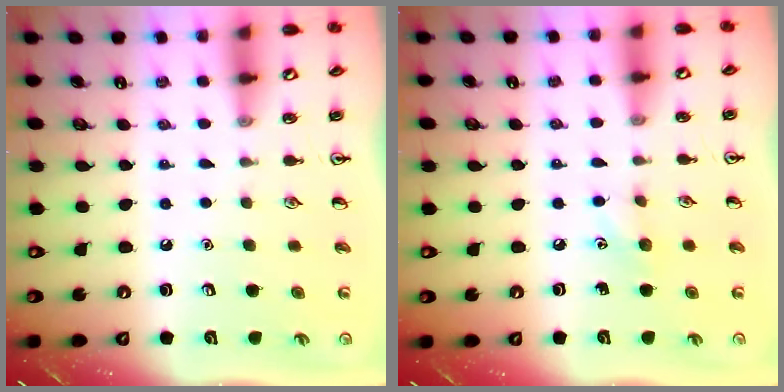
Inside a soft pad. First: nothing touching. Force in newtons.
{"total": 5.1, "press": 4.8, "slide": 1.8}